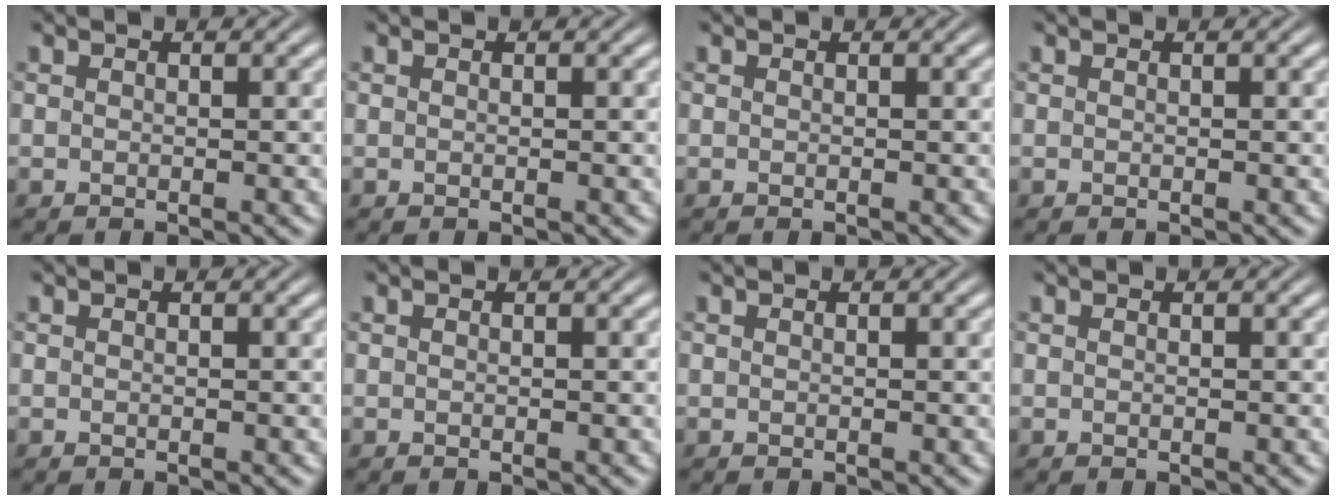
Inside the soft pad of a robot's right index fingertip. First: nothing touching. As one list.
[{"total": 0.0}, {"total": 0.0}, {"total": 0.0}, {"total": 0.0}, {"total": 0.0}, {"total": 0.0}, {"total": 0.0}]